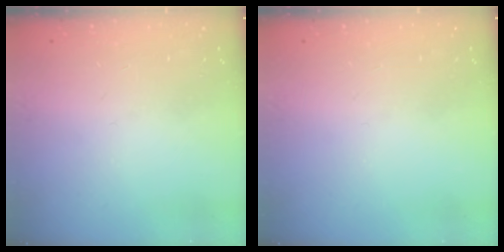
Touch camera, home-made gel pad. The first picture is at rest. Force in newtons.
{"total": 0.0}